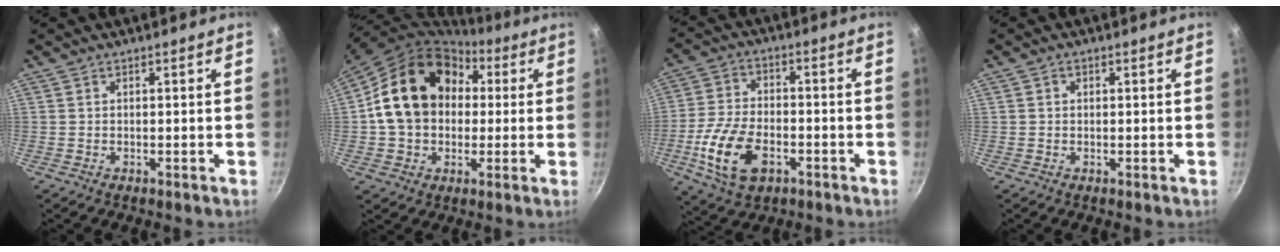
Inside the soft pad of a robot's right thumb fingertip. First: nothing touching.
{"total": 19.6, "force": [2.9, 15.3, 11.9], "torque": [-0.194, 0.040, 0.042]}
{"total": 13.3, "force": [-4.7, 7.7, 9.8], "torque": [-0.184, 0.019, -0.089]}
{"total": 0.9, "force": [0.2, 0.8, 0.4], "torque": [-0.006, 0.004, 0.002]}